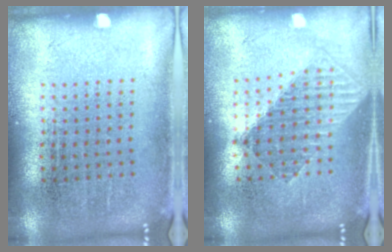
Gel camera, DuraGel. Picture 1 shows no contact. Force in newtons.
{"total": 1.5, "press": 1.2, "slide": 0.8}